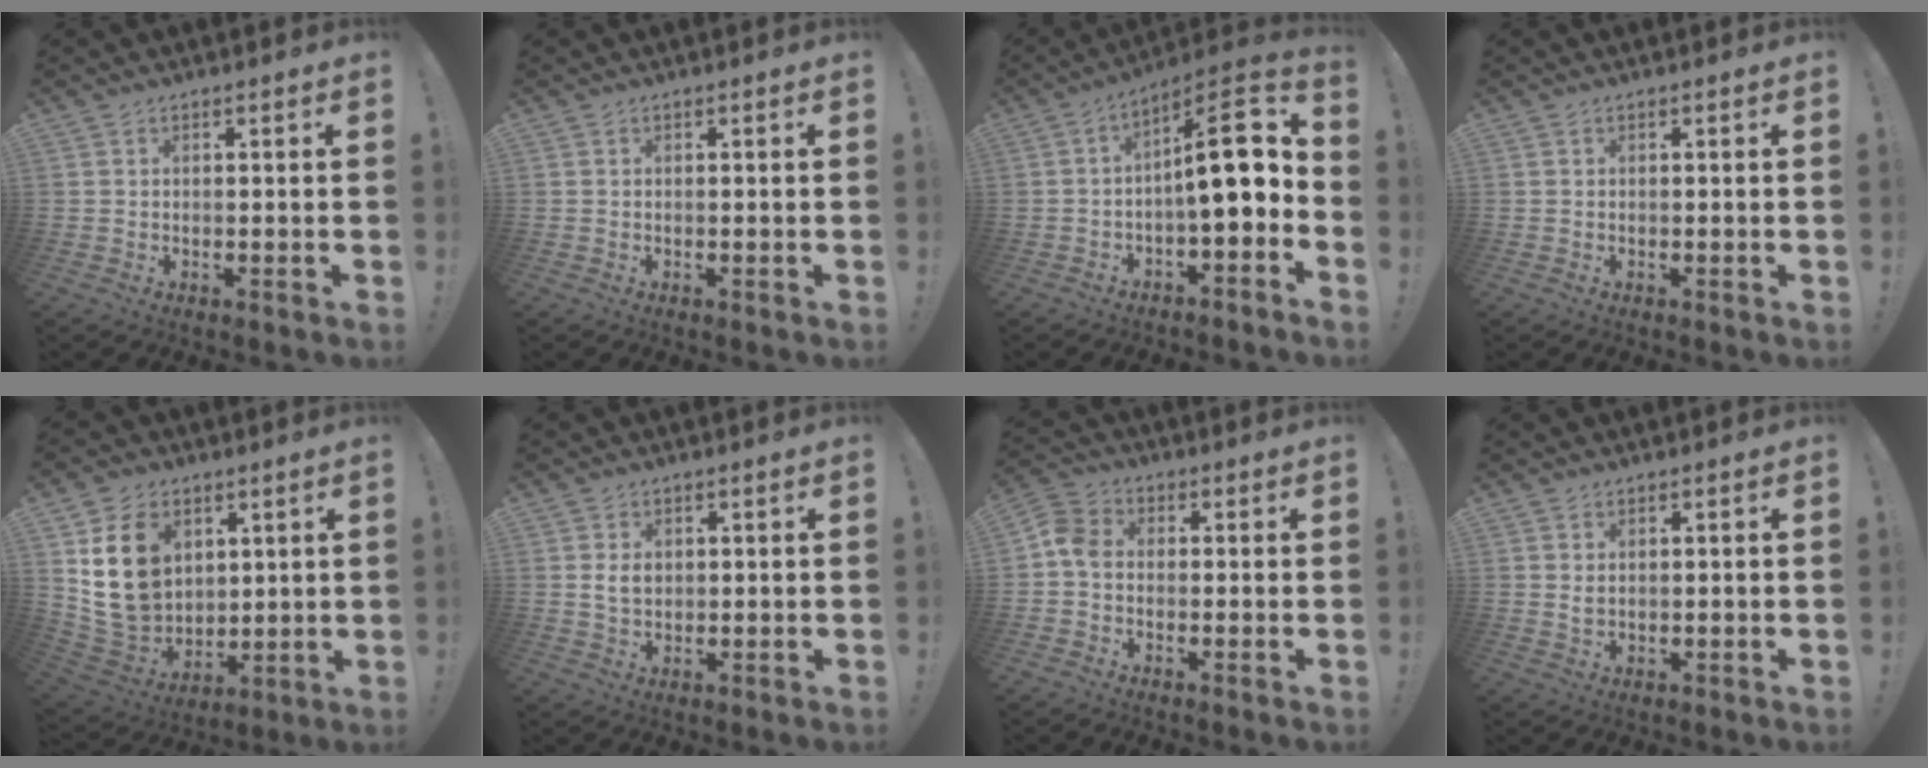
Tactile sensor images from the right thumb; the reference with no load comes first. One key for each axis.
{"total": 0.0}
{"total": 14.6, "fx": 0.6, "fy": 4.7, "fz": 13.8, "tx": -0.192, "ty": 0.001, "tz": 0.009}
{"total": 0.0}
{"total": 16.7, "fx": 6.5, "fy": 12.7, "fz": 8.8, "tx": -0.175, "ty": -0.028, "tz": 0.125}
{"total": 4.1, "fx": 0.9, "fy": 3.2, "fz": 2.4, "tx": -0.031, "ty": -0.001, "tz": 0.014}
{"total": 6.4, "fx": -0.8, "fy": 4.6, "fz": 4.4, "tx": -0.088, "ty": 0.015, "tz": -0.009}
{"total": 2.0, "fx": 1.1, "fy": 1.4, "fz": 1.0, "tx": -0.014, "ty": 0.001, "tz": 0.019}